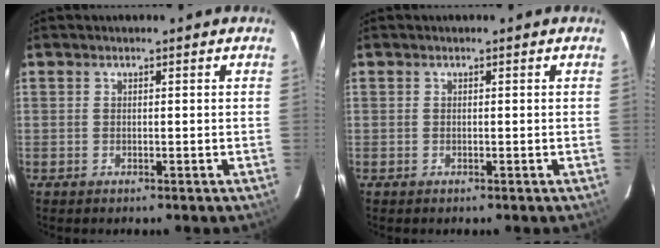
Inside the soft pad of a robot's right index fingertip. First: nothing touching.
{"total": 0.0}